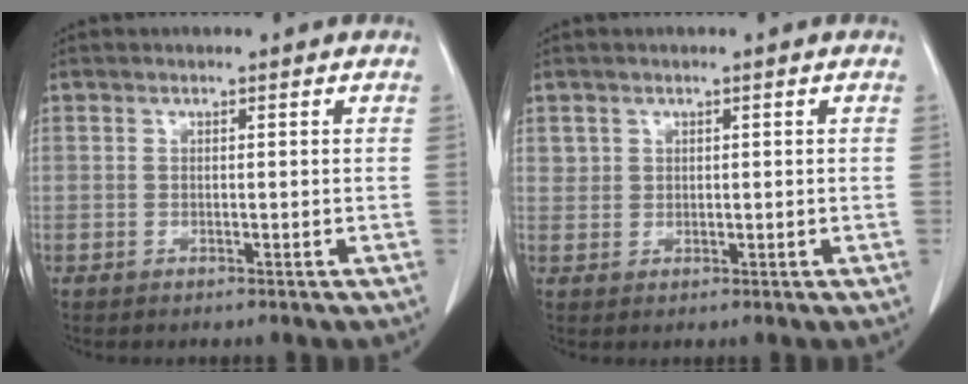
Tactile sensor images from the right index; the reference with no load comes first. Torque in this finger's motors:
{"motor_torque": [-0.13, 0.15, 0.00, -0.01]}